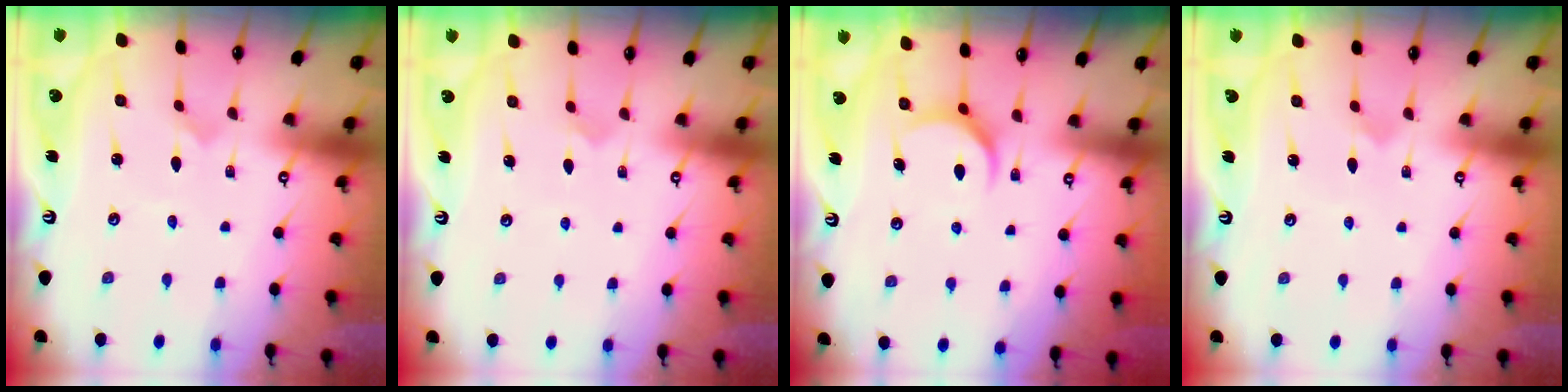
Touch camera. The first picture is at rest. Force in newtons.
{"total": 4.0, "press": 4.0, "slide": 0.3}
{"total": 7.3, "press": 7.3, "slide": 0.7}
{"total": 2.5, "press": 2.5, "slide": 0.3}